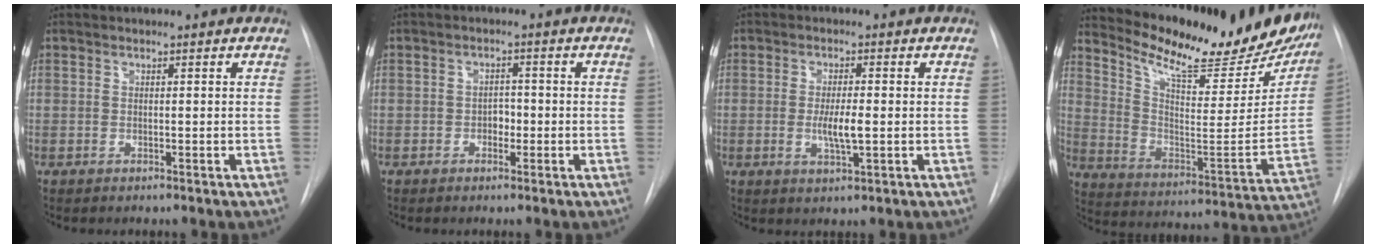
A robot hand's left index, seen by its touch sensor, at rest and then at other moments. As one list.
[{"total": 2.0, "force": [-0.6, 1.4, 1.3], "torque": [-0.015, 0.007, -0.009]}, {"total": 4.1, "force": [-0.4, 0.8, 4.0], "torque": [-0.078, -0.006, -0.005]}, {"total": 25.7, "force": [22.2, 5.2, 11.9], "torque": [-0.189, -0.068, 0.306]}]